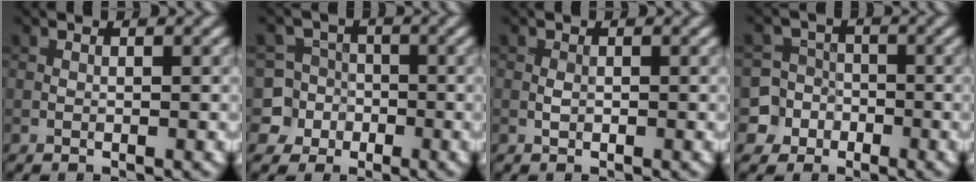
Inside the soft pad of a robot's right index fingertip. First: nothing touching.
{"total": 6.9, "force": [-2.6, 6.4, 0.7], "torque": [-0.009, 0.003, -0.071]}
{"total": 0.7, "force": [-0.1, 0.5, 0.4], "torque": [-0.006, 0.000, -0.003]}
{"total": 6.9, "force": [-3.5, 5.9, 0.5], "torque": [-0.004, -0.007, -0.082]}